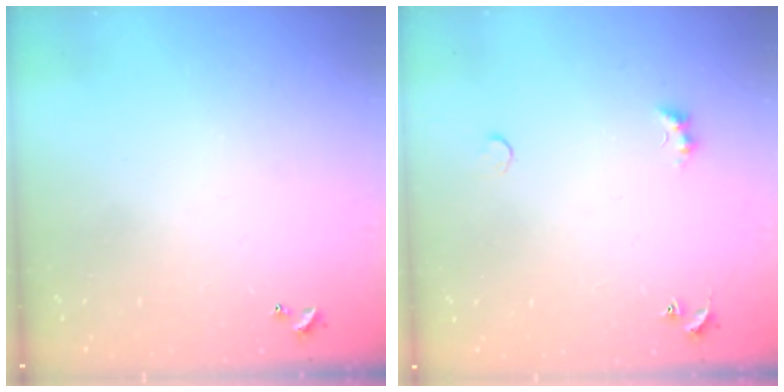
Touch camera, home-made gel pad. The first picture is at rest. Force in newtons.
{"total": 1.9, "press": 1.9, "slide": 0.5}